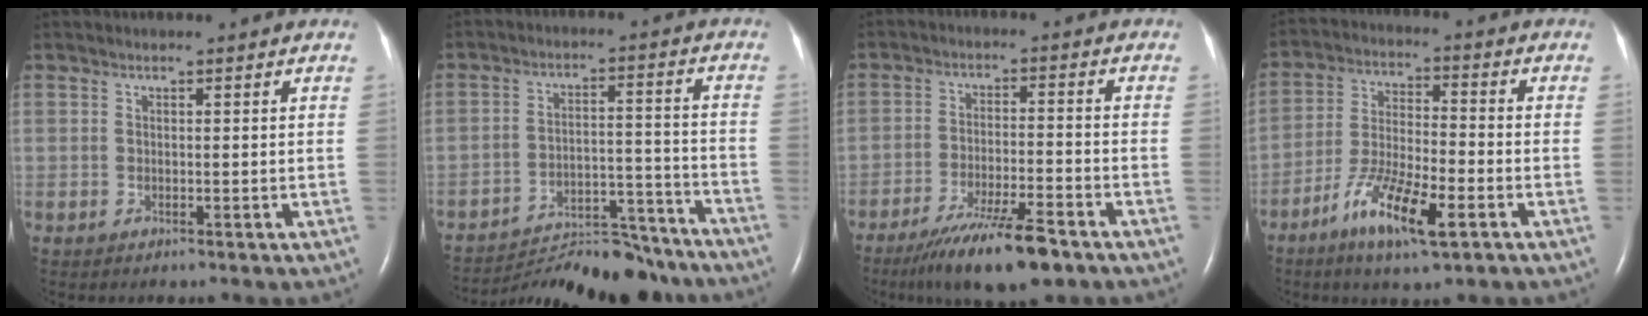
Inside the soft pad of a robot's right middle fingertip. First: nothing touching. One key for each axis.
{"total": 17.5, "fx": -16.9, "fy": 2.2, "fz": 4.0, "tx": -0.071, "ty": 0.013, "tz": -0.240}
{"total": 11.5, "fx": -8.2, "fy": 1.5, "fz": 7.9, "tx": -0.139, "ty": -0.027, "tz": -0.137}
{"total": 11.2, "fx": -5.9, "fy": 2.2, "fz": 9.2, "tx": -0.183, "ty": -0.013, "tz": -0.106}